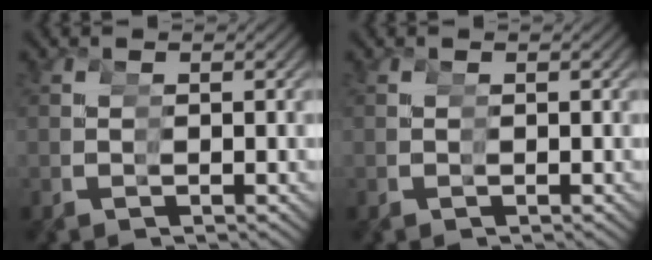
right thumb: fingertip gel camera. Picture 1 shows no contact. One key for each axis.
{"total": 0.0}